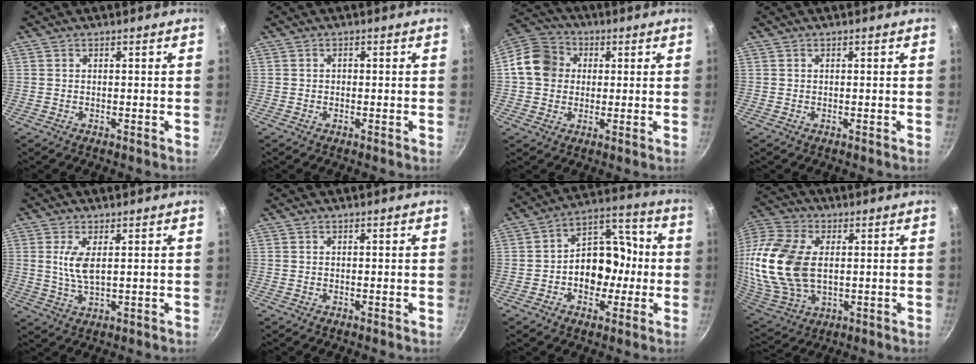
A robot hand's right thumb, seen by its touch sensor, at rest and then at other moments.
{"total": 0.8, "force": [-0.2, 0.7, 0.3], "torque": [-0.003, 0.002, -0.004]}
{"total": 10.7, "force": [1.2, 9.4, 5.0], "torque": [-0.061, 0.020, 0.002]}
{"total": 0.0}
{"total": 5.3, "force": [1.2, 2.1, 4.7], "torque": [-0.095, -0.007, 0.026]}
{"total": 0.0}
{"total": 13.3, "force": [-2.0, 10.0, 8.6], "torque": [-0.065, 0.049, -0.041]}
{"total": 23.6, "force": [2.2, 15.4, 17.8], "torque": [-0.386, 0.003, 0.044]}